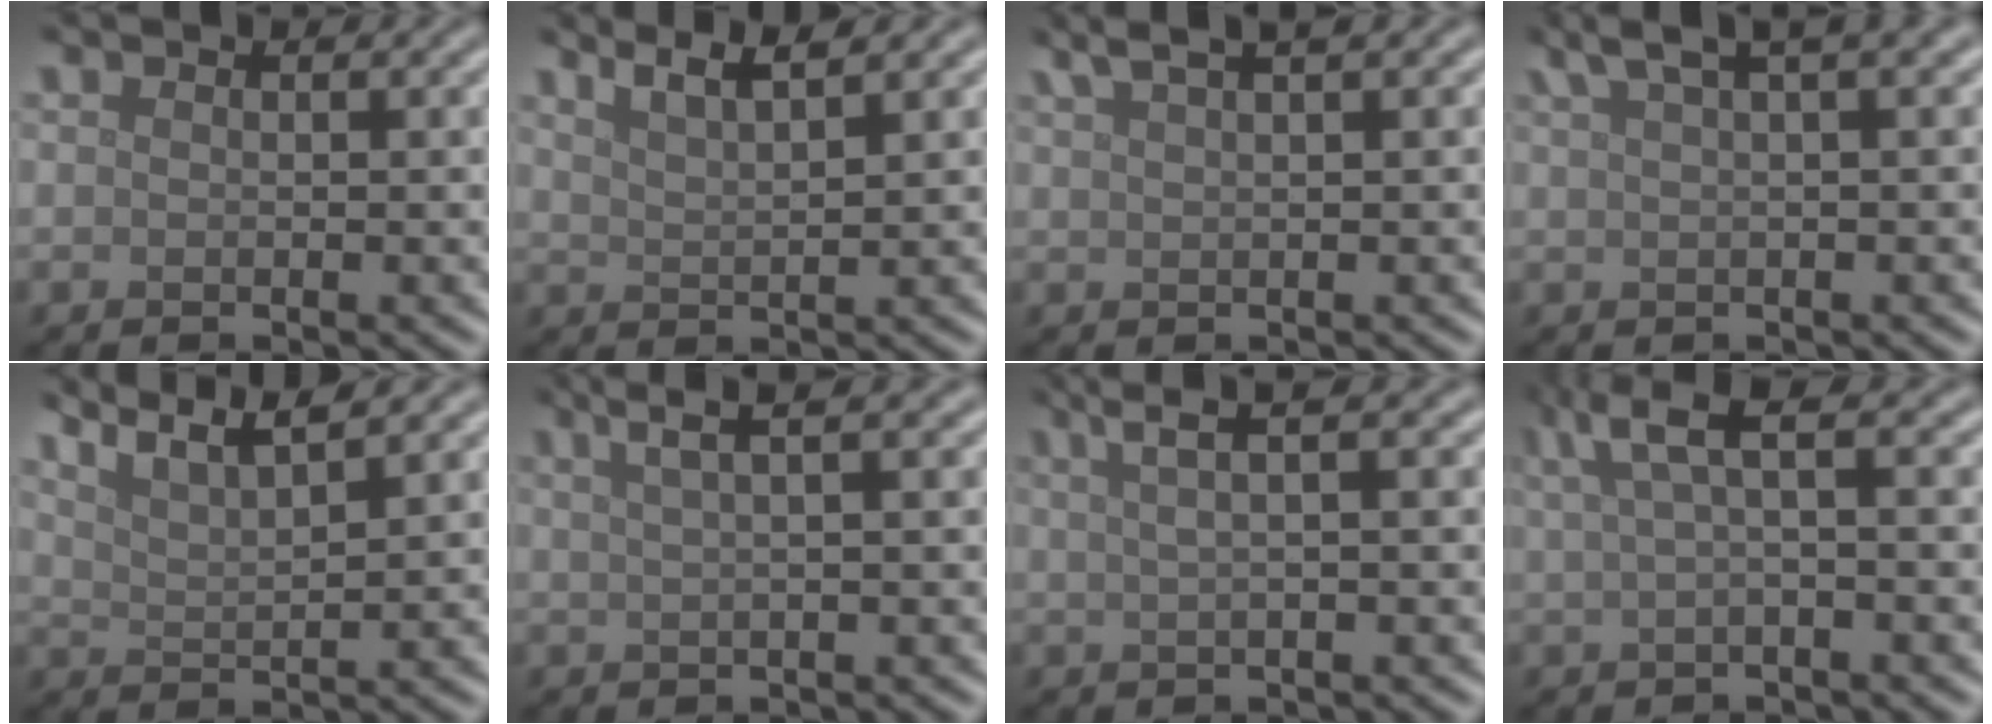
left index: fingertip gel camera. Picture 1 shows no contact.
{"total": 3.9, "force": [3.1, 0.8, 2.3], "torque": [-0.013, 0.019, 0.029]}
{"total": 4.4, "force": [3.1, 1.1, 2.9], "torque": [-0.038, 0.021, 0.035]}
{"total": 5.0, "force": [3.4, 1.0, 3.5], "torque": [-0.048, 0.021, 0.055]}
{"total": 5.7, "force": [4.7, 0.9, 3.0], "torque": [-0.040, 0.023, 0.054]}
{"total": 3.5, "force": [2.0, 0.7, 2.7], "torque": [-0.035, 0.013, 0.031]}
{"total": 3.4, "force": [1.7, 0.8, 2.9], "torque": [-0.042, 0.009, 0.026]}
{"total": 3.9, "force": [1.7, 0.8, 3.5], "torque": [-0.061, 0.013, 0.029]}